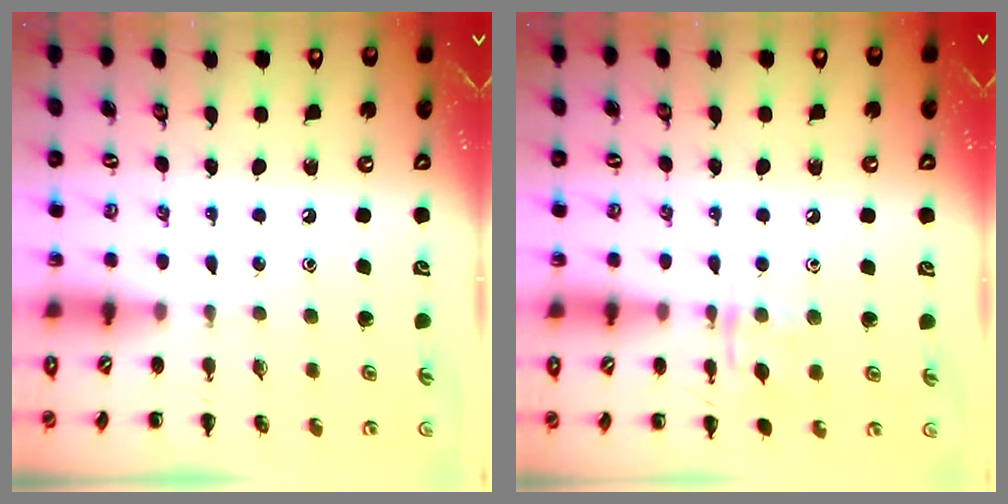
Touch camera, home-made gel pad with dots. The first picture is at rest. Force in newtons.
{"total": 7.8, "press": 7.8, "slide": 0.9}